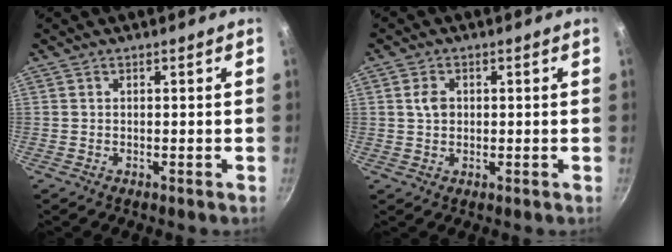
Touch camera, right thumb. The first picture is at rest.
{"total": 3.1, "force": [0.6, 2.4, 1.9], "torque": [-0.027, 0.001, 0.008]}